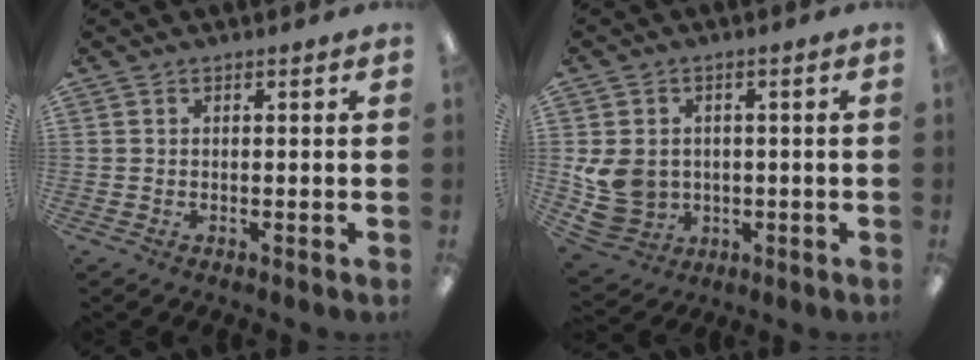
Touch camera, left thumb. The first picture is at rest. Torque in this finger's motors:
{"motor_torque": [-0.63, 1.25, 1.23, 0.37, 0.20]}